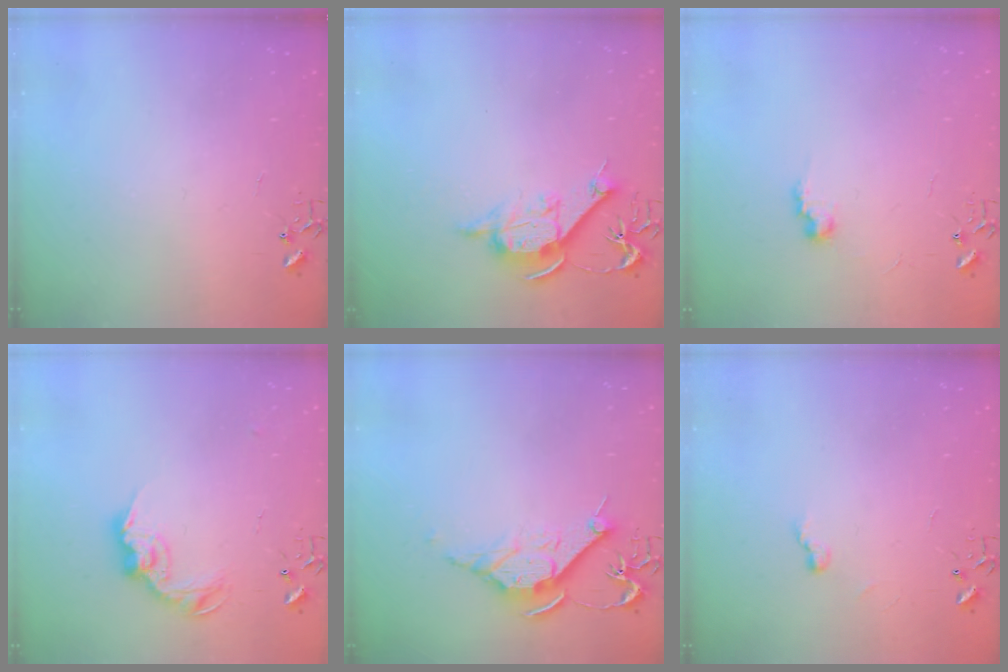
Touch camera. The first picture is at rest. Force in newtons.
{"total": 11.0, "press": 10.9, "slide": 1.0}
{"total": 7.5, "press": 7.5, "slide": 0.5}
{"total": 12.8, "press": 12.8, "slide": 0.7}
{"total": 11.7, "press": 11.7, "slide": 0.4}
{"total": 5.1, "press": 5.1, "slide": 0.5}